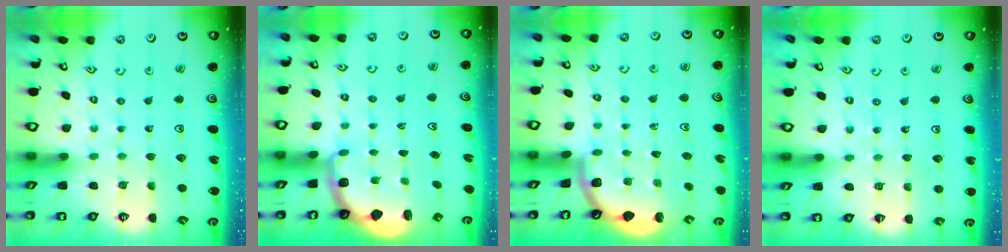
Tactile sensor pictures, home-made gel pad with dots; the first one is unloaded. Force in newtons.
{"total": 1.6, "press": 1.2, "slide": 1.1}
{"total": 1.9, "press": 1.9, "slide": 0.0}
{"total": 2.9, "press": 2.8, "slide": 0.5}